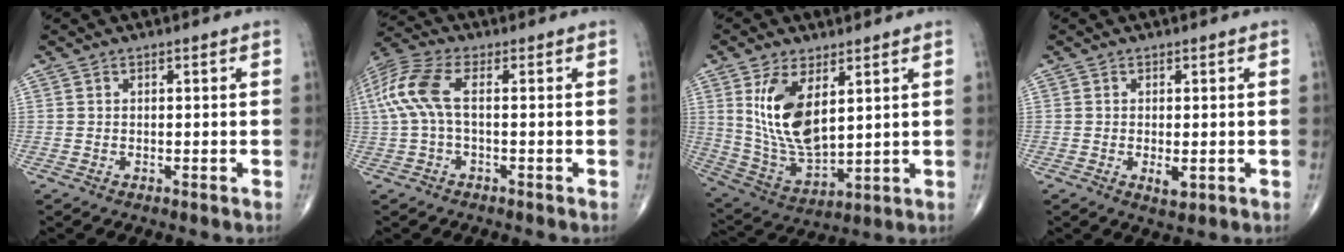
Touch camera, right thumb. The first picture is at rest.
{"total": 9.2, "force": [0.5, 3.8, 8.3], "torque": [-0.213, 0.027, 0.007]}
{"total": 13.6, "force": [4.5, 6.6, 11.0], "torque": [-0.205, -0.026, 0.104]}
{"total": 2.4, "force": [-0.4, 1.0, 2.1], "torque": [-0.034, -0.006, -0.004]}